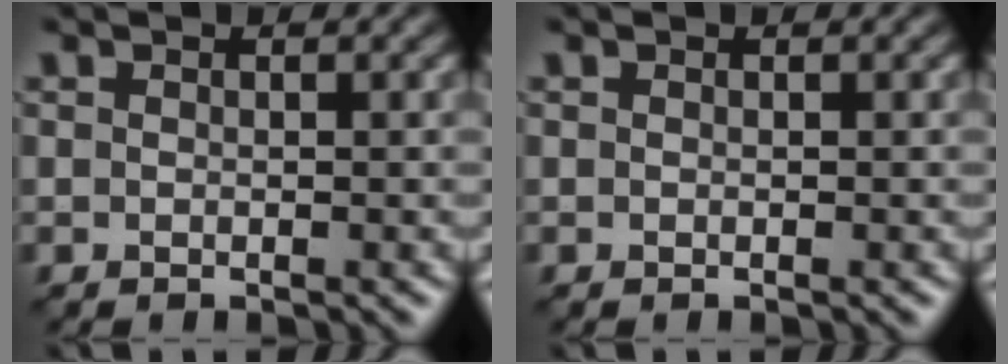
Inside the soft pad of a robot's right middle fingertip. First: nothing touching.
{"total": 0.0}